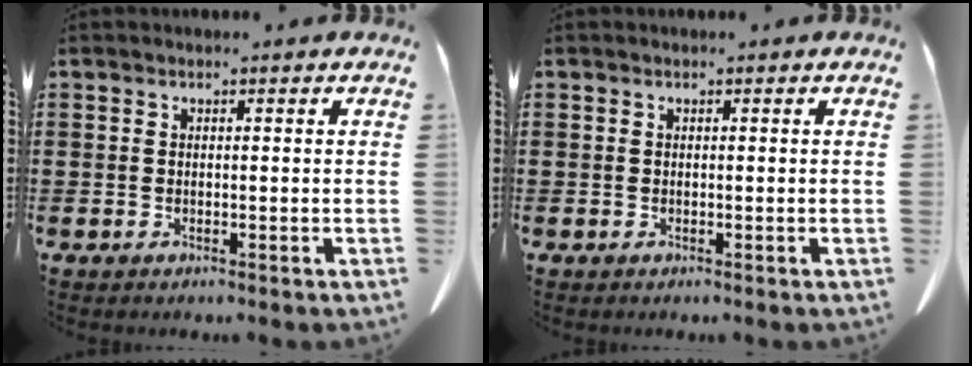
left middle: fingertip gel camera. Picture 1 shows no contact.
{"total": 0.0}